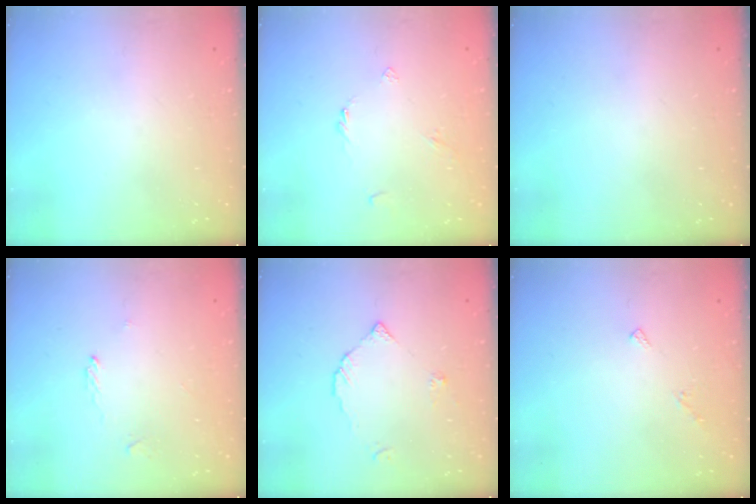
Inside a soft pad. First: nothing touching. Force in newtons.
{"total": 2.4, "press": 2.4, "slide": 0.5}
{"total": 0.0}
{"total": 1.9, "press": 1.8, "slide": 0.5}
{"total": 3.0, "press": 3.0, "slide": 0.2}
{"total": 4.1, "press": 4.1, "slide": 0.3}